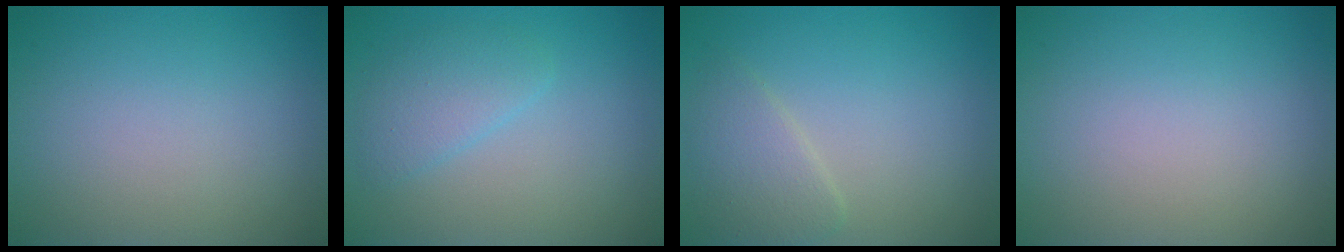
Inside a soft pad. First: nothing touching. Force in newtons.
{"total": 2.4, "press": 2.4, "slide": 0.1}
{"total": 2.6, "press": 2.6, "slide": 0.0}
{"total": 0.0}